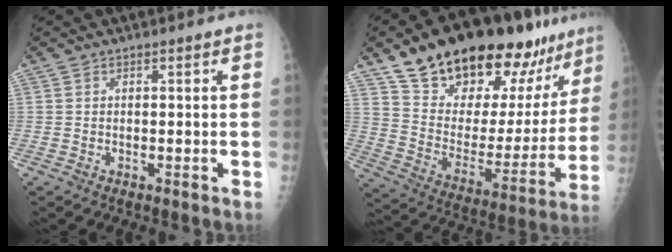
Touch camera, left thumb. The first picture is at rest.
{"total": 29.2, "force": [22.1, 12.2, 14.7], "torque": [-0.187, -0.083, 0.336]}